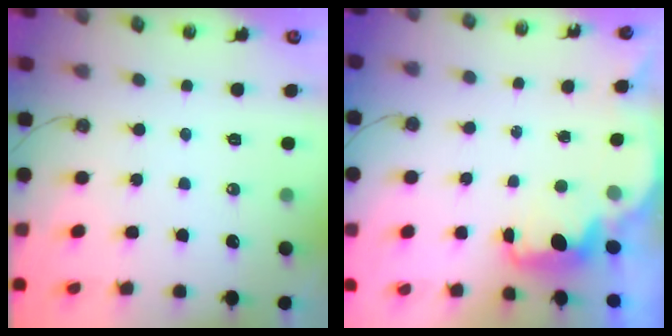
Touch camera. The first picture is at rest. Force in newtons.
{"total": 1.7, "press": 1.5, "slide": 0.7}